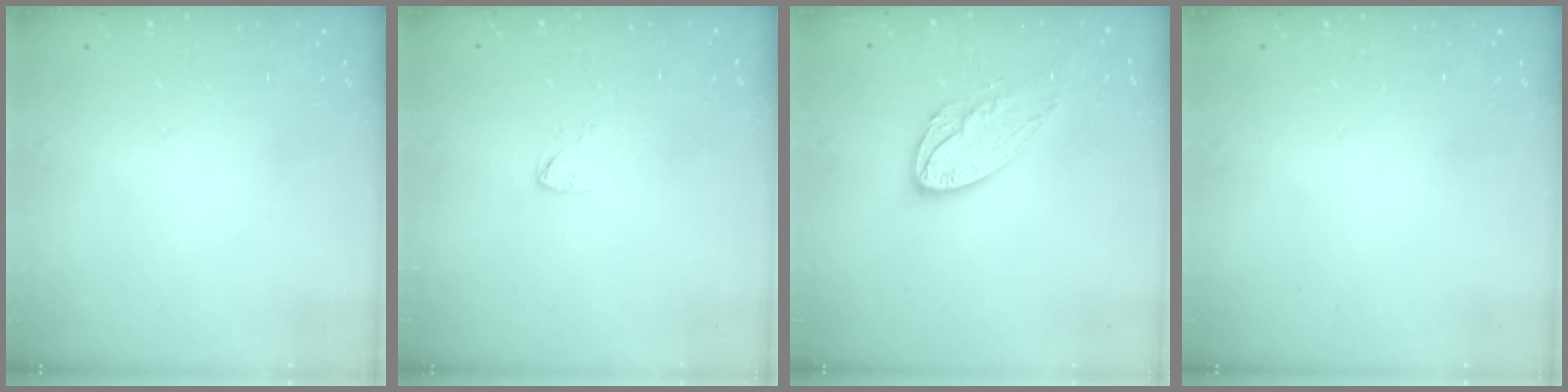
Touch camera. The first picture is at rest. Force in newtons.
{"total": 2.6, "press": 2.6, "slide": 0.1}
{"total": 10.9, "press": 10.9, "slide": 0.8}
{"total": 0.0}